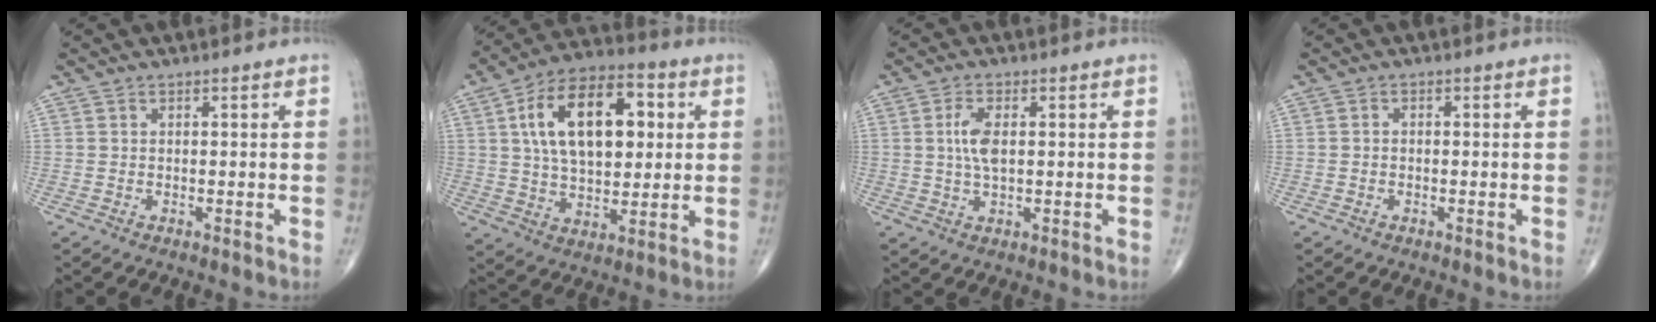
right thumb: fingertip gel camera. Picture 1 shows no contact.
{"total": 19.6, "force": [4.6, 10.9, 15.6], "torque": [-0.233, 0.009, 0.073]}
{"total": 5.0, "force": [0.7, 2.2, 4.4], "torque": [-0.096, 0.000, 0.014]}
{"total": 0.6, "force": [-0.2, 0.4, 0.4], "torque": [-0.004, 0.001, -0.008]}